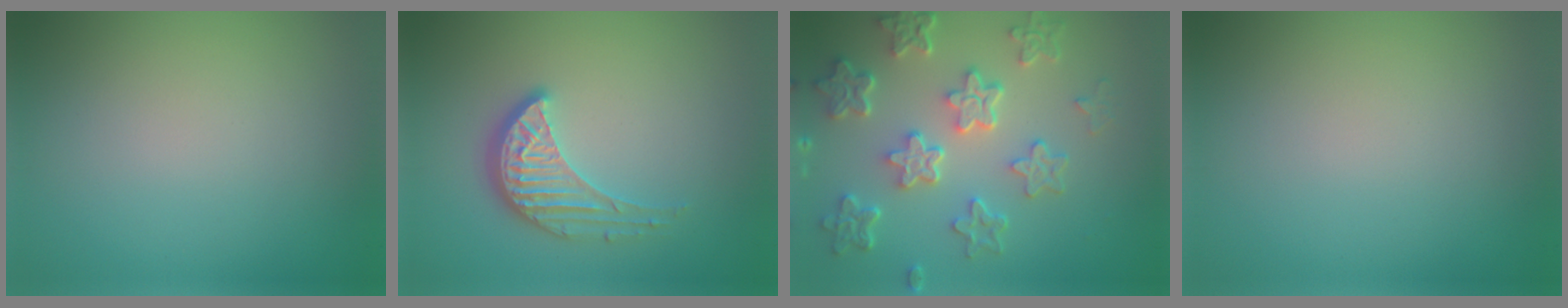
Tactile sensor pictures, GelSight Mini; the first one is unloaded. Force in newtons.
{"total": 3.8, "press": 3.1, "slide": 2.2}
{"total": 6.3, "press": 4.8, "slide": 4.2}
{"total": 0.0}